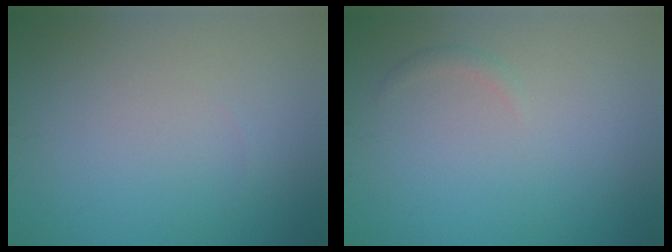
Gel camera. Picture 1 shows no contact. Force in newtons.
{"total": 0.7, "press": 0.7, "slide": 0.0}